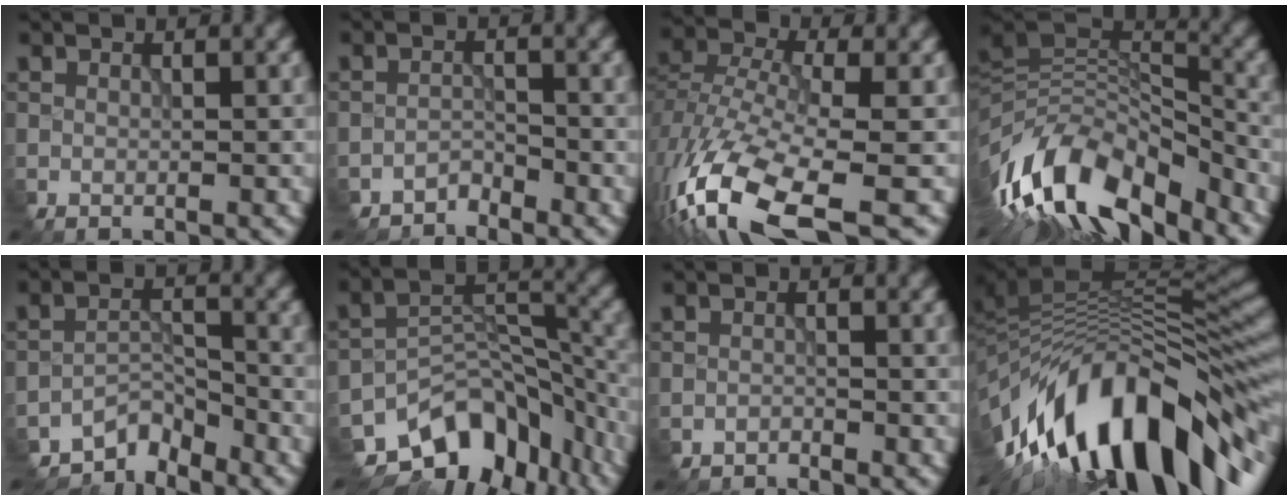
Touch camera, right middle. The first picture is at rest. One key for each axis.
{"total": 1.9, "fx": -1.8, "fy": 0.2, "fz": -0.5, "tx": 0.007, "ty": 0.006, "tz": -0.036}
{"total": 14.0, "fx": -7.4, "fy": 5.9, "fz": 10.4, "tx": -0.260, "ty": -0.026, "tz": -0.117}
{"total": 13.3, "fx": -7.4, "fy": 6.2, "fz": 9.2, "tx": -0.182, "ty": 0.020, "tz": -0.134}
{"total": 3.5, "fx": -3.4, "fy": 0.9, "fz": 0.2, "tx": 0.001, "ty": 0.008, "tz": -0.066}
{"total": 10.0, "fx": -6.9, "fy": 5.7, "fz": 4.6, "tx": -0.063, "ty": -0.004, "tz": -0.113}
{"total": 1.2, "fx": -1.1, "fy": 0.1, "fz": -0.4, "tx": 0.006, "ty": 0.001, "tz": -0.022}
{"total": 14.7, "fx": -6.1, "fy": 6.5, "fz": 11.7, "tx": -0.192, "ty": 0.024, "tz": -0.098}